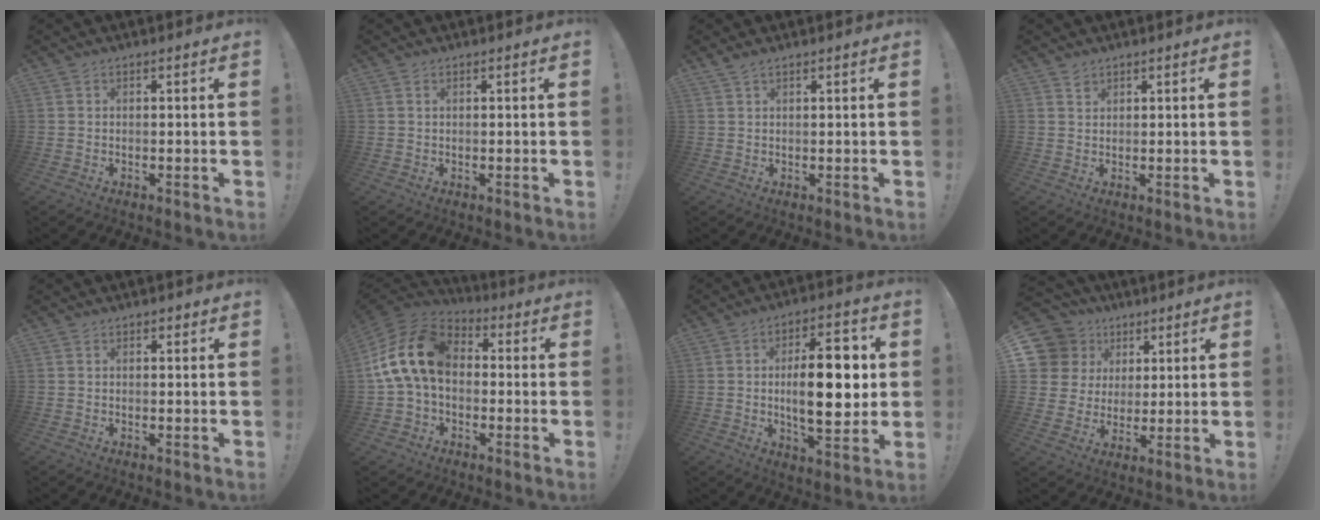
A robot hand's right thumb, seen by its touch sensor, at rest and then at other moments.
{"total": 0.5, "force": [0.4, 0.3, 0.3], "torque": [-0.008, 0.002, 0.007]}
{"total": 1.4, "force": [1.1, 0.2, 0.8], "torque": [-0.017, -0.001, 0.020]}
{"total": 1.7, "force": [1.4, 1.0, 0.1], "torque": [0.012, -0.009, 0.025]}
{"total": 0.5, "force": [0.3, 0.4, 0.1], "torque": [0.004, -0.002, 0.004]}
{"total": 17.3, "force": [1.9, 11.6, 12.7], "torque": [-0.238, 0.021, 0.041]}
{"total": 17.5, "force": [1.1, 7.3, 15.9], "torque": [-0.238, -0.004, 0.007]}
{"total": 11.9, "force": [4.6, 10.4, 3.6], "torque": [-0.054, -0.021, 0.106]}